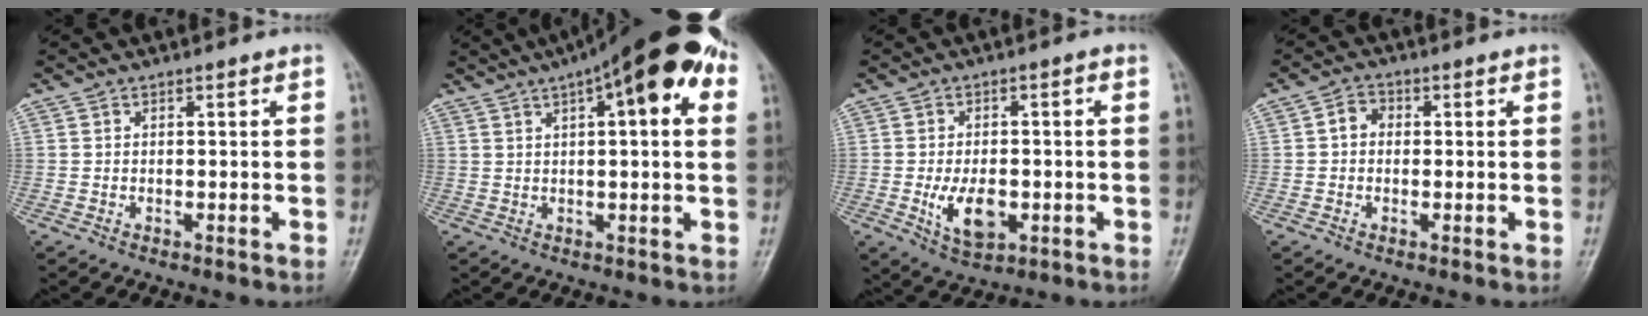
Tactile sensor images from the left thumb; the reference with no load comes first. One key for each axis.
{"total": 17.2, "fx": 7.0, "fy": 5.4, "fz": 14.8, "tx": -0.199, "ty": 0.023, "tz": 0.094}
{"total": 8.4, "fx": -2.0, "fy": 4.8, "fz": 6.6, "tx": -0.101, "ty": 0.005, "tz": -0.027}
{"total": 3.3, "fx": 0.1, "fy": 2.8, "fz": 1.7, "tx": -0.014, "ty": 0.012, "tz": -0.008}